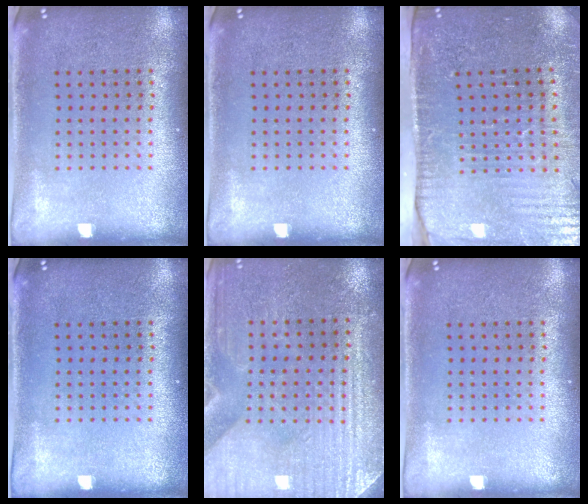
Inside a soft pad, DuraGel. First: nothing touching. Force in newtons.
{"total": 0.0}
{"total": 4.3, "press": 3.7, "slide": 2.1}
{"total": 0.0}
{"total": 3.2, "press": 3.1, "slide": 0.7}
{"total": 0.0}